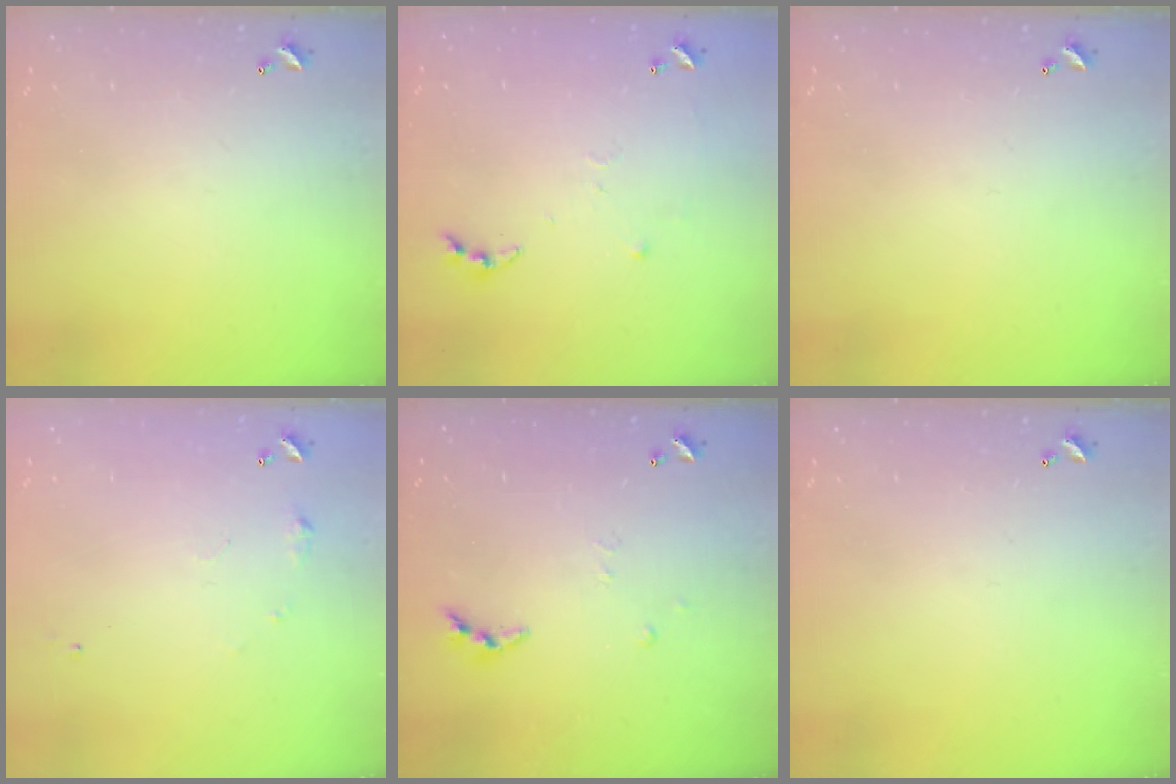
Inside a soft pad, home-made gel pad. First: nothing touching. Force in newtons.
{"total": 6.1, "press": 6.1, "slide": 0.7}
{"total": 0.0}
{"total": 5.9, "press": 5.9, "slide": 0.8}
{"total": 4.3, "press": 4.3, "slide": 0.4}
{"total": 0.0}